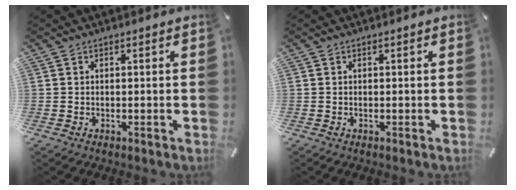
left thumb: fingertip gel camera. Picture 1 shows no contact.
{"total": 0.0}